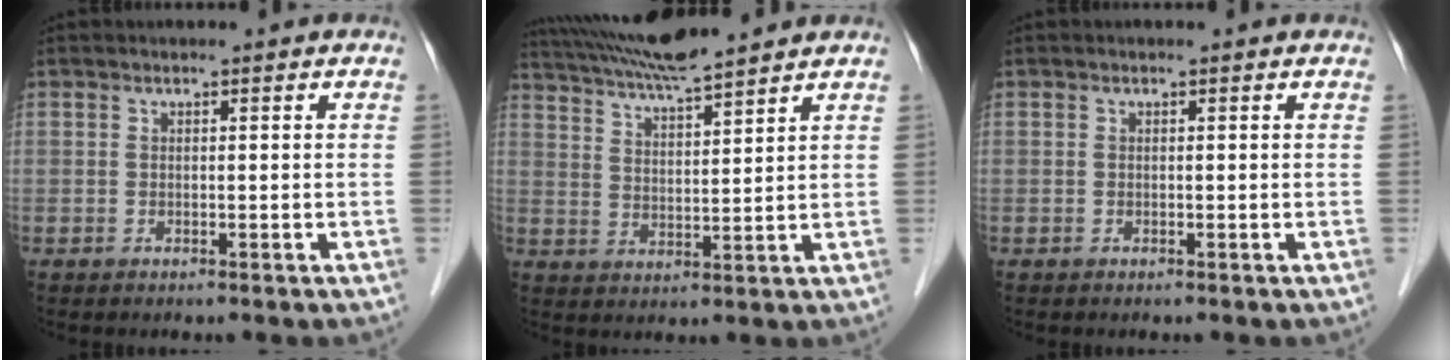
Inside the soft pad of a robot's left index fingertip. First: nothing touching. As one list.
[{"total": 10.4, "force": [9.5, -0.4, 4.4], "torque": [-0.084, 0.021, 0.168]}, {"total": 0.0}]